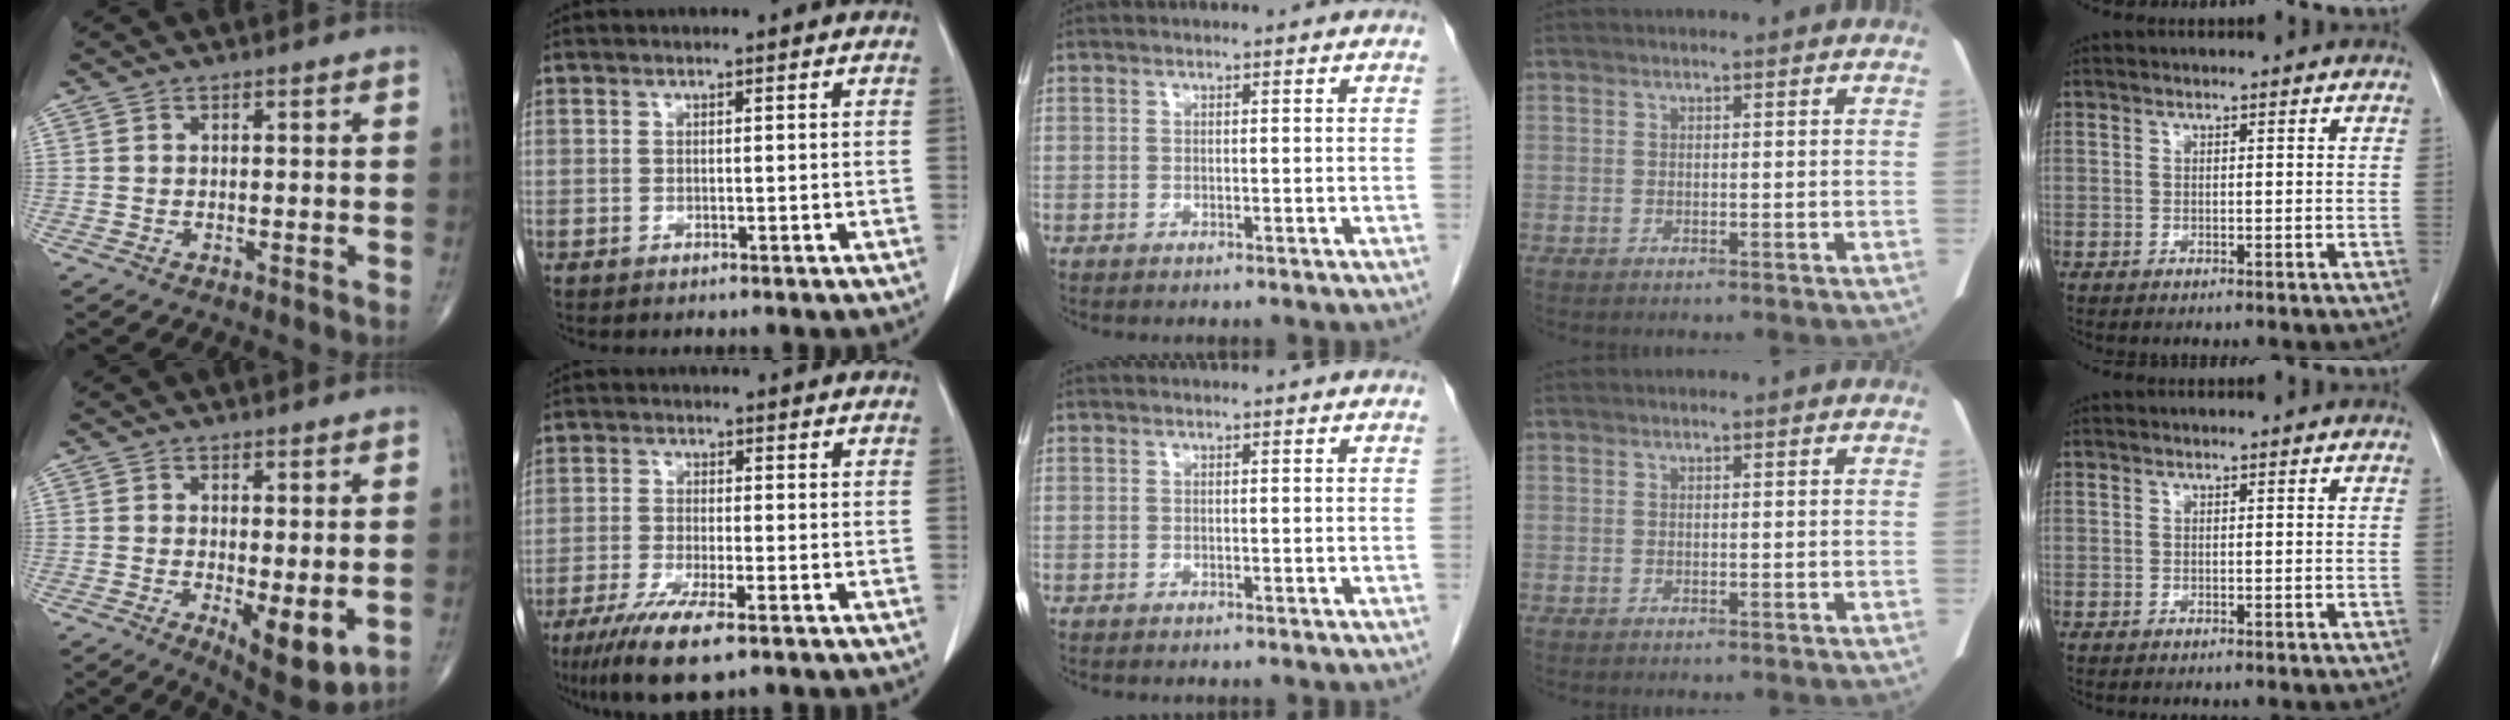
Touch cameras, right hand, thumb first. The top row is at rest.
{"thumb": {"total": 8.3, "force": [-1.5, 3.0, 7.6], "torque": [-0.106, -0.024, -0.015]}, "index": {"total": 7.7, "force": [-4.7, 1.3, 6.0], "torque": [-0.113, -0.019, -0.082]}}